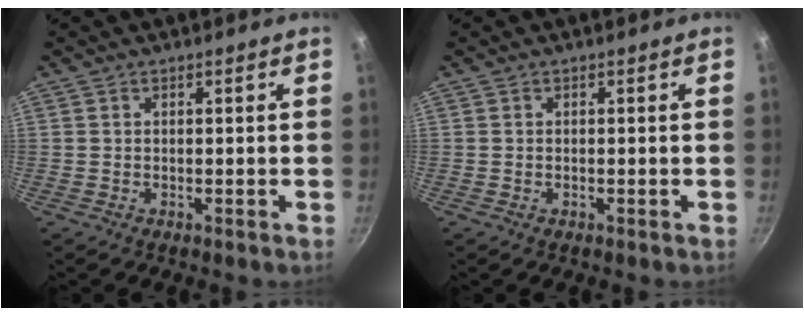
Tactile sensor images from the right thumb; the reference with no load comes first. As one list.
[{"total": 0.0}]